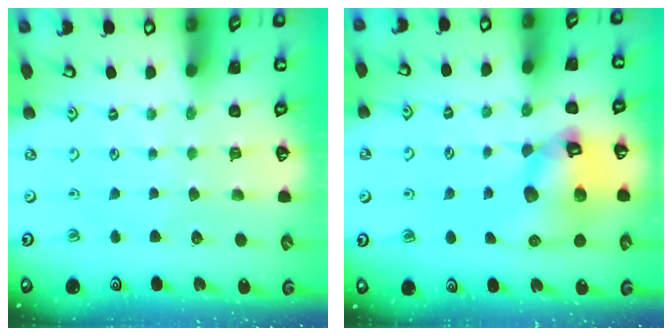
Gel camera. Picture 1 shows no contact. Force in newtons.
{"total": 14.5, "press": 14.4, "slide": 1.9}